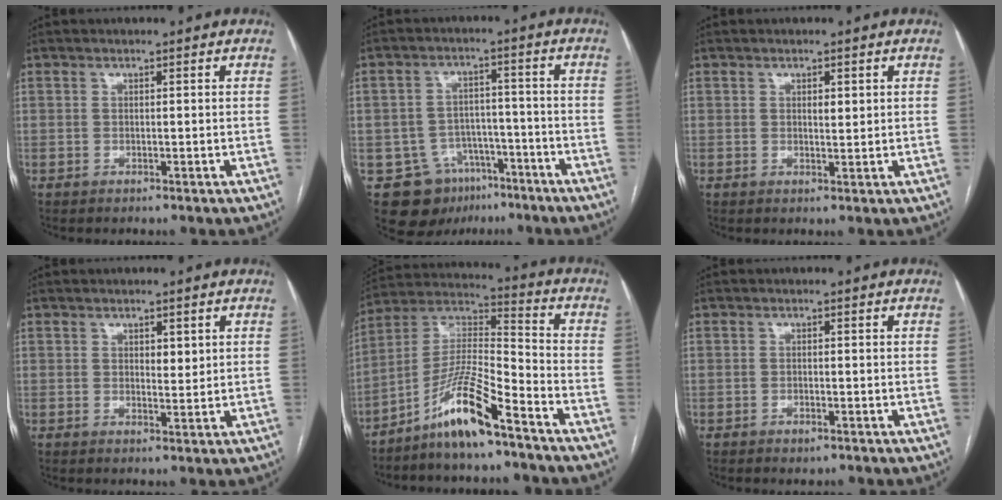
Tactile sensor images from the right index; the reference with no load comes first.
{"total": 10.7, "force": [-6.3, 8.1, 2.8], "torque": [-0.044, 0.028, -0.088]}
{"total": 1.5, "force": [0.6, 0.5, 1.2], "torque": [-0.021, -0.003, 0.009]}
{"total": 2.0, "force": [0.9, 0.9, 1.6], "torque": [-0.022, -0.005, 0.015]}
{"total": 12.1, "force": [-8.2, 1.0, 8.8], "torque": [-0.181, 0.004, -0.160]}
{"total": 1.2, "force": [-0.8, 0.5, 0.8], "torque": [-0.013, -0.002, -0.007]}